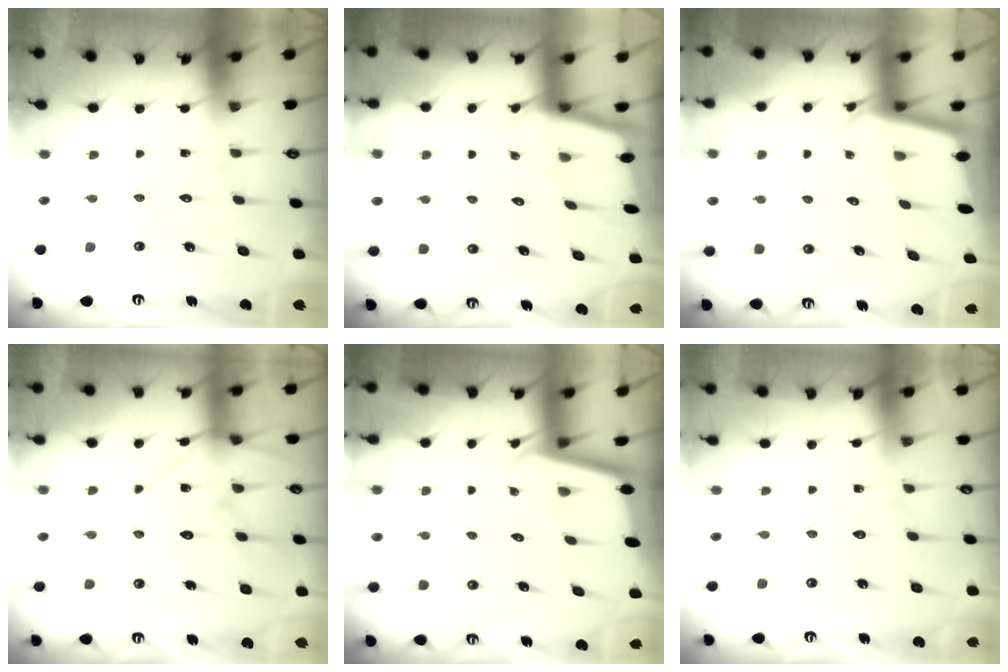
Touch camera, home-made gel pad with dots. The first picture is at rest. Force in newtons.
{"total": 1.7, "press": 1.7, "slide": 0.2}
{"total": 2.1, "press": 2.1, "slide": 0.1}
{"total": 12.3, "press": 12.2, "slide": 1.5}
{"total": 1.9, "press": 1.9, "slide": 0.0}
{"total": 2.3, "press": 2.3, "slide": 0.2}